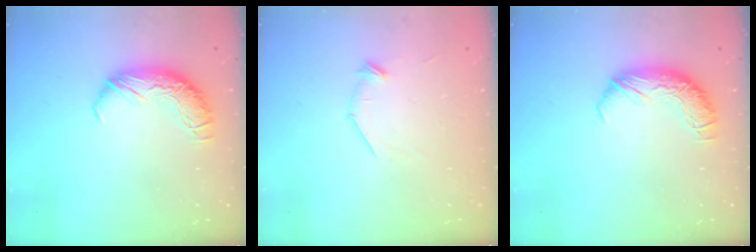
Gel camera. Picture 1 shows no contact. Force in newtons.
{"total": 5.9, "press": 5.8, "slide": 1.3}
{"total": 0.0}